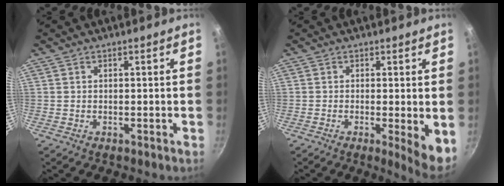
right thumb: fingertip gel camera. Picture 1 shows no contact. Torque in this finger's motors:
{"motor_torque": [-0.21, 0.44, -0.08, 0.07, 0.05]}